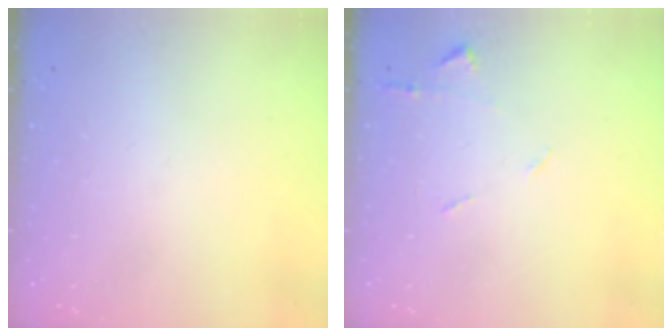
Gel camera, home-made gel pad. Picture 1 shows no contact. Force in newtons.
{"total": 5.6, "press": 5.6, "slide": 0.8}